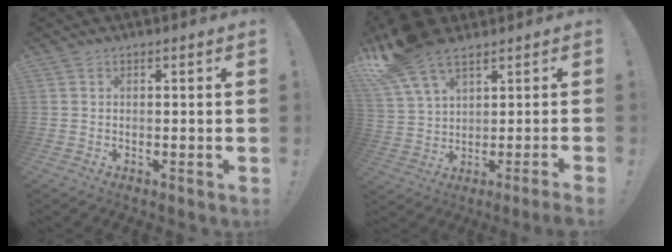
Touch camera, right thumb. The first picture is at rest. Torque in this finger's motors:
{"motor_torque": [-0.41, 1.73, 1.52, 0.57, 0.46]}